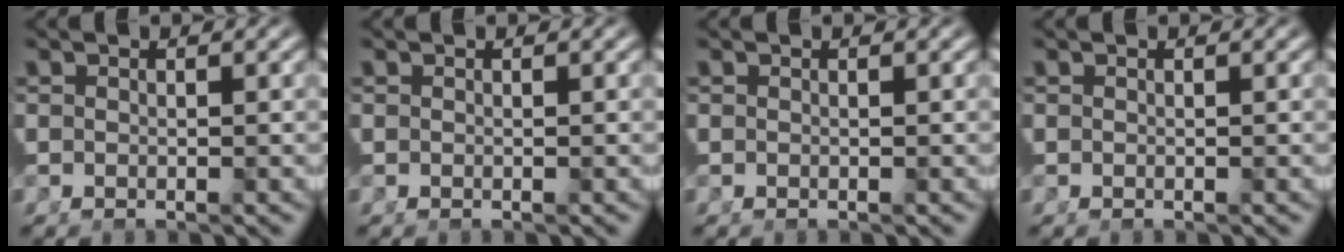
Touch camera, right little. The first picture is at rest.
{"total": 0.0}
{"total": 0.0}
{"total": 0.0}